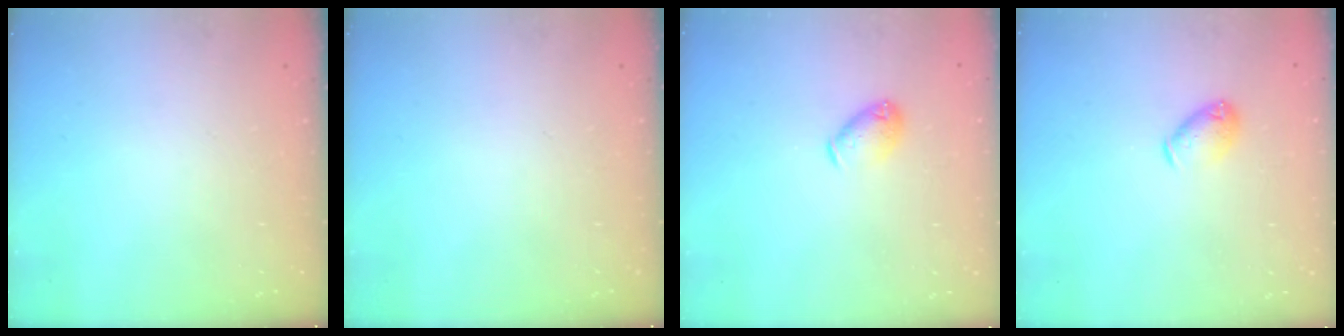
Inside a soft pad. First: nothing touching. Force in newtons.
{"total": 0.0}
{"total": 7.3, "press": 7.2, "slide": 1.0}
{"total": 7.3, "press": 7.2, "slide": 1.0}